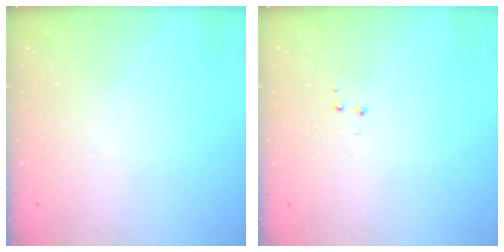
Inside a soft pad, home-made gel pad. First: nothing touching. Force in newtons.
{"total": 3.3, "press": 3.3, "slide": 0.4}